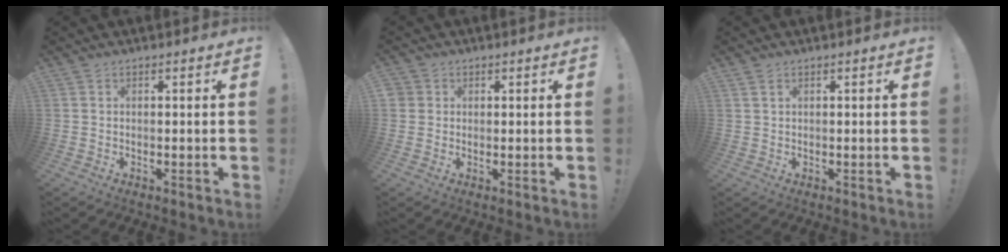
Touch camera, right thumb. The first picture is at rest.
{"total": 2.3, "force": [1.0, 2.1, 0.4], "torque": [-0.013, 0.002, 0.019]}
{"total": 1.3, "force": [0.9, 0.6, 0.7], "torque": [-0.015, -0.001, 0.018]}